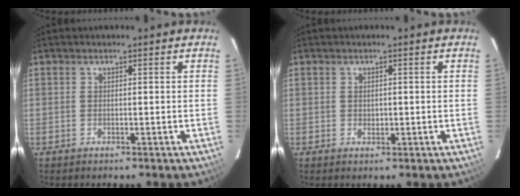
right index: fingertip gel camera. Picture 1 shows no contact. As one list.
[{"total": 1.0, "force": [0.1, 0.9, 0.4], "torque": [-0.003, 0.002, 0.002]}]